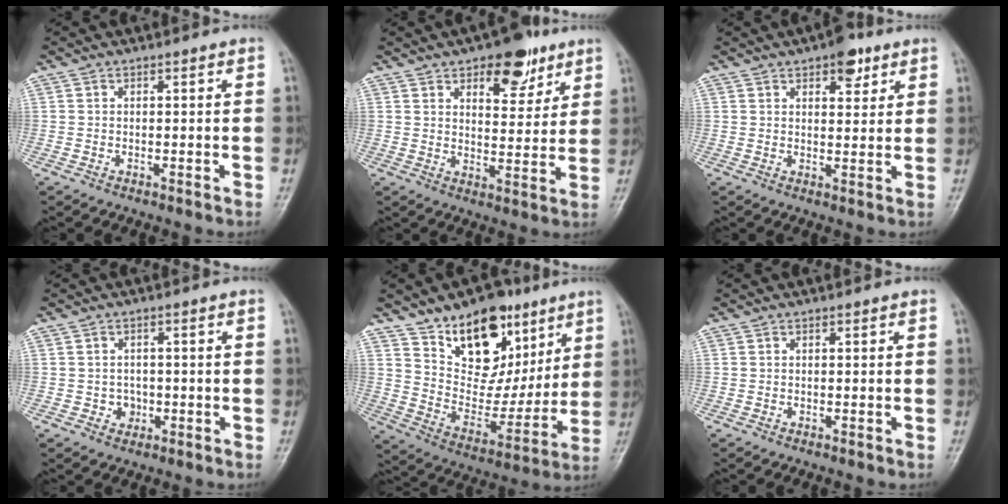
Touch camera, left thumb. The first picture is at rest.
{"total": 10.9, "force": [6.5, 5.3, 7.0], "torque": [-0.063, -0.033, 0.093]}
{"total": 6.1, "force": [3.6, 2.9, 3.9], "torque": [-0.029, -0.014, 0.045]}
{"total": 2.8, "force": [-0.7, 2.6, 1.0], "torque": [0.003, 0.007, -0.008]}
{"total": 19.8, "force": [11.7, 12.0, 10.6], "torque": [-0.104, -0.057, 0.205]}
{"total": 0.0}